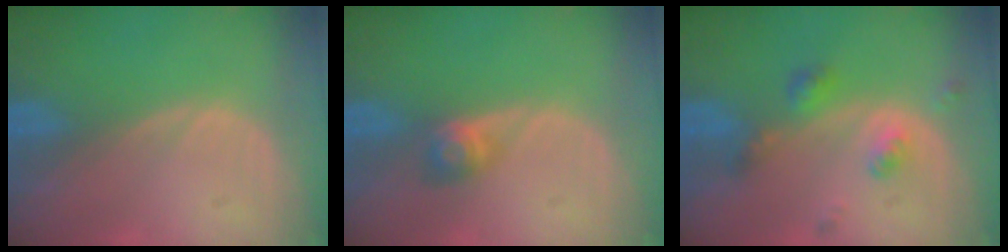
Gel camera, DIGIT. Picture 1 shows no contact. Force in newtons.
{"total": 2.8, "press": 2.6, "slide": 1.2}
{"total": 5.0, "press": 4.4, "slide": 2.4}